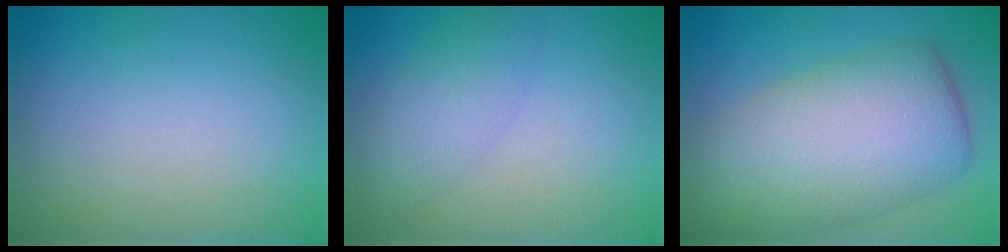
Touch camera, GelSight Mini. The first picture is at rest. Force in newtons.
{"total": 2.7, "press": 2.7, "slide": 0.2}
{"total": 10.3, "press": 10.3, "slide": 0.6}